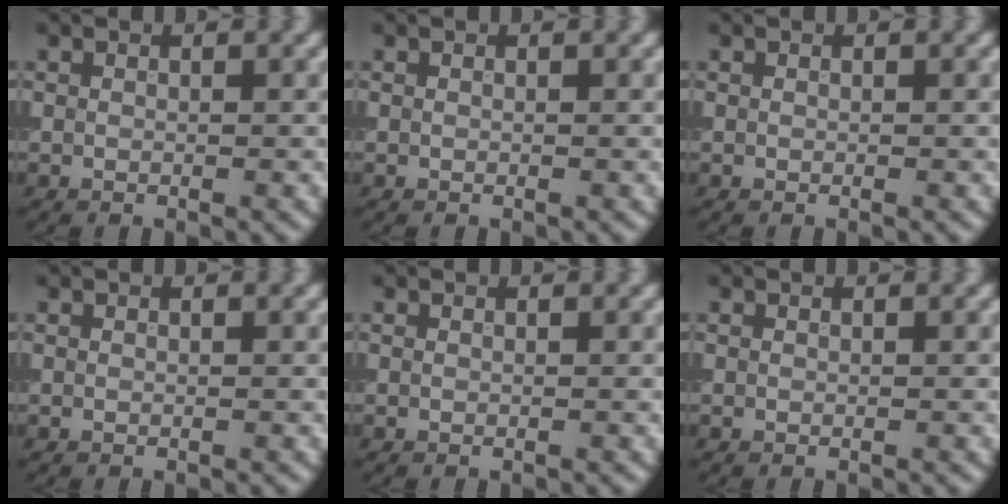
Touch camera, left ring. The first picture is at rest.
{"total": 0.0}
{"total": 0.0}
{"total": 0.0}
{"total": 0.0}
{"total": 0.0}